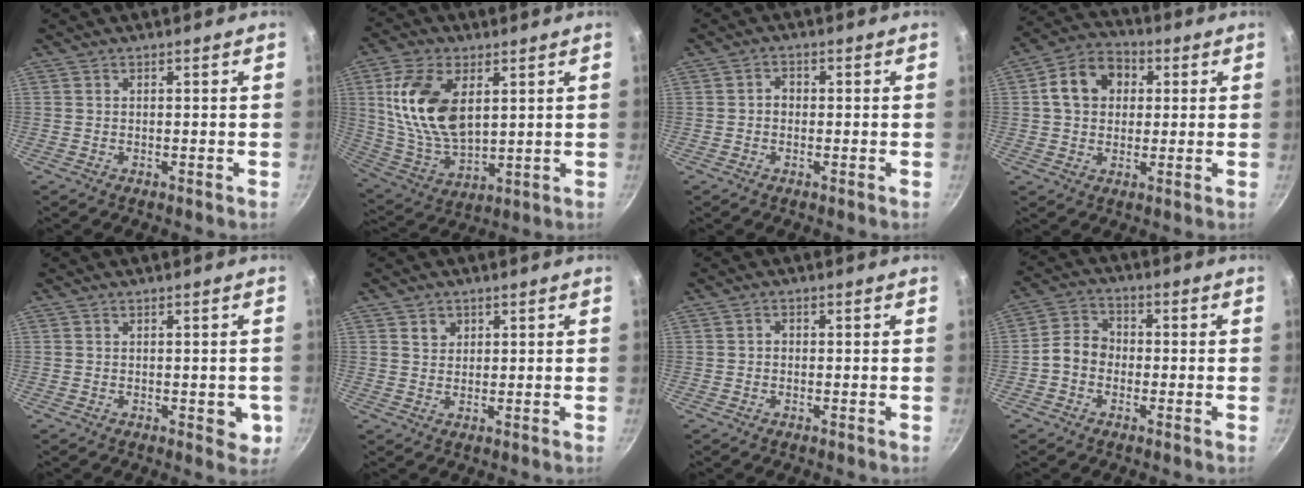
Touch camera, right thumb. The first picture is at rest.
{"total": 16.8, "force": [4.5, 9.6, 13.1], "torque": [-0.238, -0.020, 0.098]}
{"total": 2.7, "force": [-0.2, 2.3, 1.5], "torque": [-0.010, 0.011, -0.005]}
{"total": 10.9, "force": [2.2, 8.6, 6.2], "torque": [-0.076, 0.020, 0.021]}
{"total": 4.0, "force": [-0.6, 2.3, 3.2], "torque": [-0.020, 0.000, -0.007]}
{"total": 2.6, "force": [1.1, 2.2, 0.8], "torque": [0.000, 0.000, 0.018]}
{"total": 1.2, "force": [-0.1, 1.0, 0.6], "torque": [-0.010, 0.006, -0.004]}
{"total": 6.1, "force": [-1.3, 5.0, 3.2], "torque": [-0.033, 0.024, -0.041]}